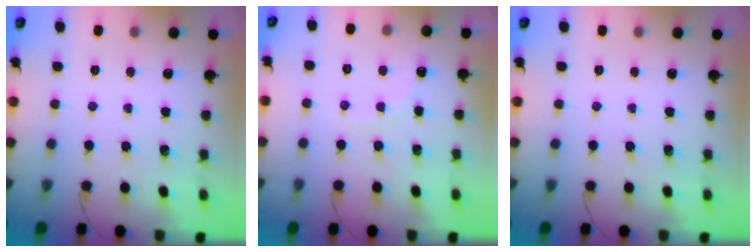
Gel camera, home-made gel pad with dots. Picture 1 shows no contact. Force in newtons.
{"total": 5.8, "press": 5.6, "slide": 1.4}
{"total": 0.0}